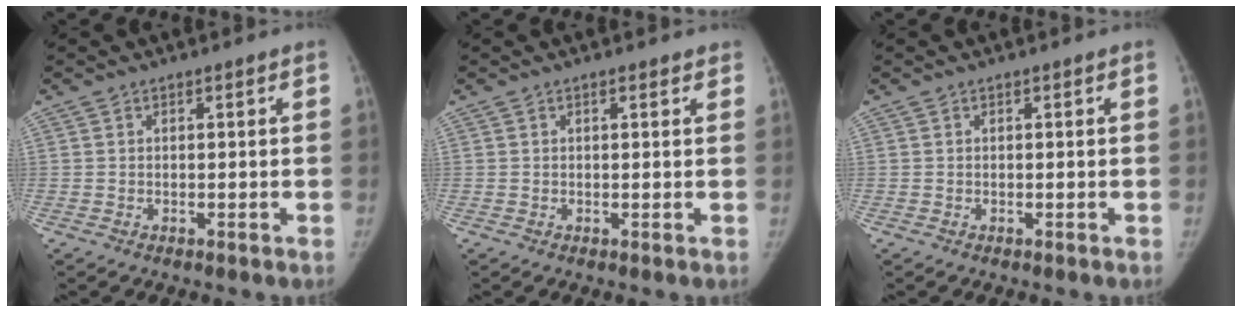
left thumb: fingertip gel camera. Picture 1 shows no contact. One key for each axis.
{"total": 1.3, "fx": 0.9, "fy": 0.5, "fz": 0.8, "tx": -0.008, "ty": -0.002, "tz": 0.009}
{"total": 0.0}